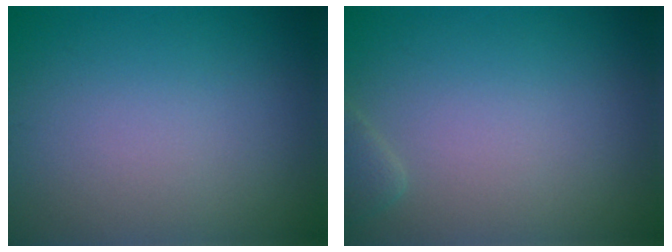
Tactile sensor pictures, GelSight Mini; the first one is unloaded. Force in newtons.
{"total": 1.1, "press": 1.1, "slide": 0.1}